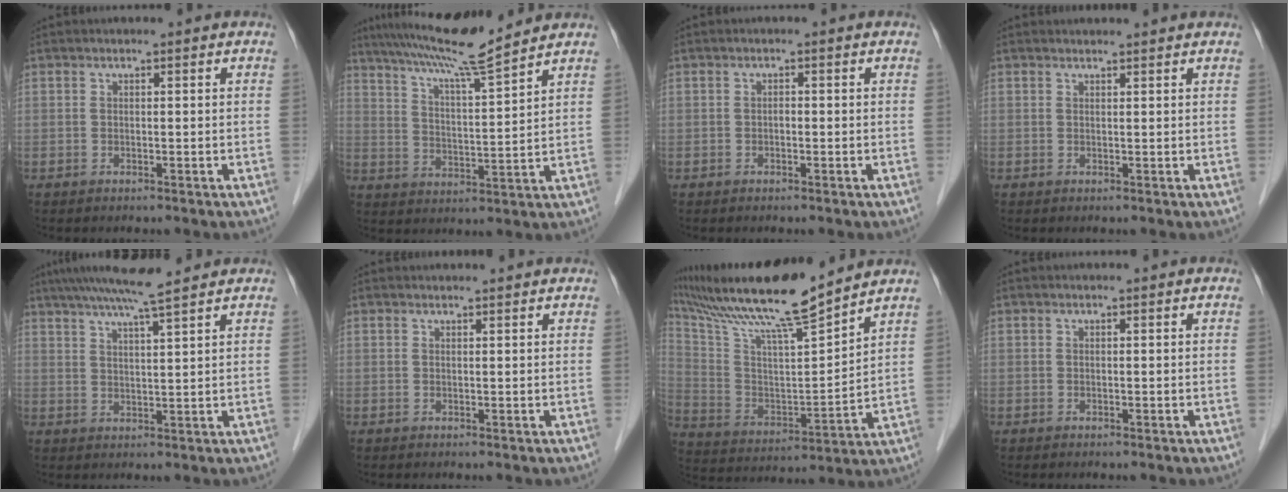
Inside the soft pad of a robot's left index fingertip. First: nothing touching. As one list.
[{"total": 11.1, "force": [9.8, -1.2, 5.0], "torque": [-0.094, 0.007, 0.166]}, {"total": 0.6, "force": [-0.1, 0.3, 0.5], "torque": [-0.008, 0.002, -0.003]}, {"total": 2.6, "force": [2.5, 0.1, 0.5], "torque": [-0.009, 0.012, 0.031]}, {"total": 8.0, "force": [6.7, -0.7, 4.3], "torque": [-0.077, 0.018, 0.108]}, {"total": 2.1, "force": [2.1, 0.0, 0.4], "torque": [-0.009, 0.011, 0.026]}, {"total": 19.2, "force": [16.6, 0.2, 9.7], "torque": [-0.187, 0.008, 0.294]}, {"total": 0.0}]